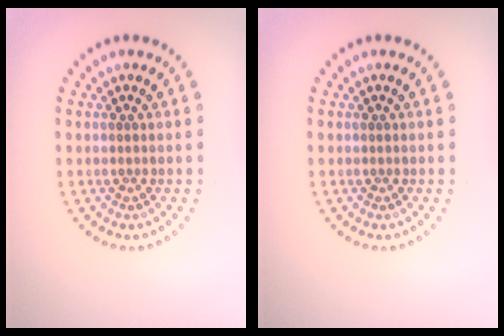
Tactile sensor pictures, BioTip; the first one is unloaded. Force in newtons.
{"total": 0.0}